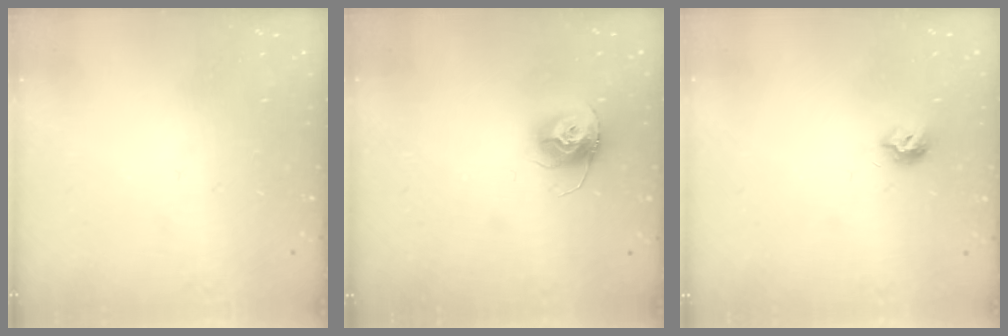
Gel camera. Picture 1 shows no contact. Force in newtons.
{"total": 11.1, "press": 11.1, "slide": 0.9}
{"total": 6.4, "press": 6.4, "slide": 0.3}